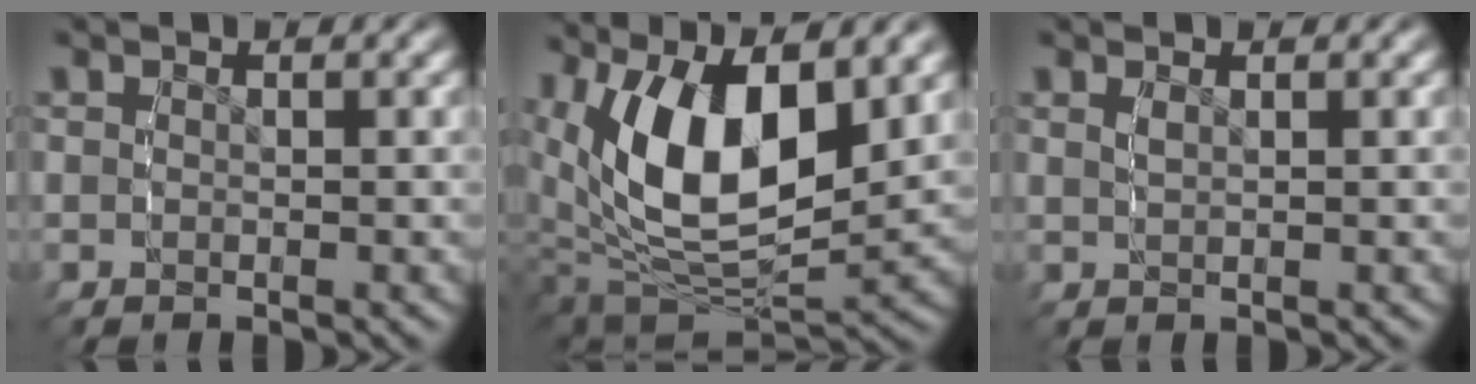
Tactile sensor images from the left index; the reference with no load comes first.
{"total": 11.4, "force": [1.3, 6.5, 9.3], "torque": [-0.191, -0.039, 0.049]}
{"total": 0.9, "force": [0.6, -0.7, 0.3], "torque": [-0.009, -0.002, 0.016]}